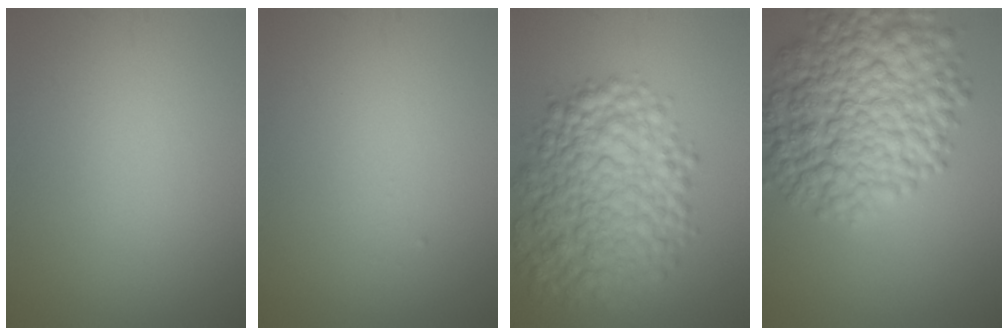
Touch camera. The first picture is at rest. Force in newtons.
{"total": 0.0}
{"total": 9.8, "press": 9.8, "slide": 0.2}
{"total": 11.5, "press": 11.5, "slide": 0.2}